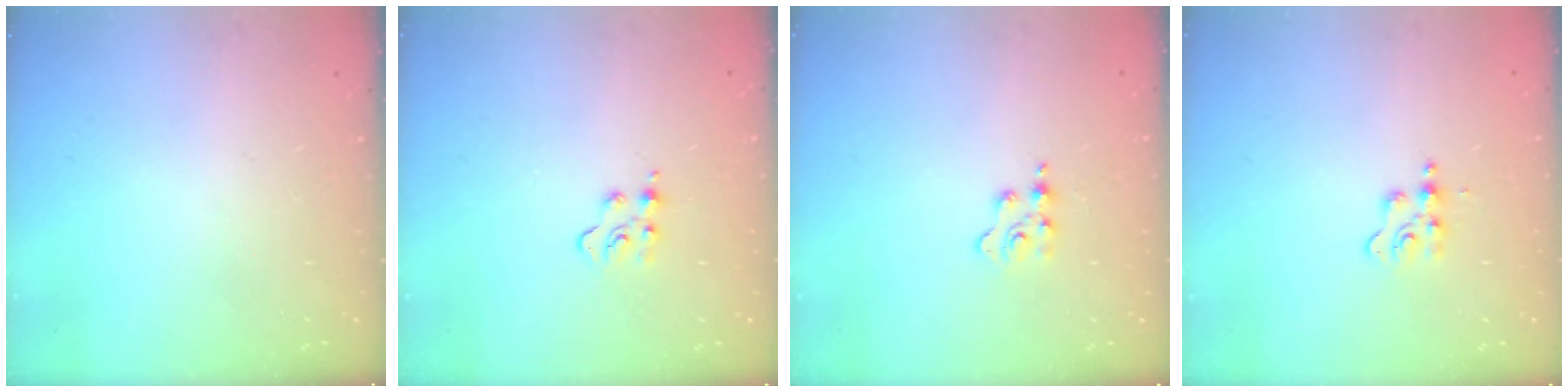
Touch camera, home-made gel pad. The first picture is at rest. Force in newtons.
{"total": 6.7, "press": 6.7, "slide": 0.5}
{"total": 2.1, "press": 2.1, "slide": 0.3}
{"total": 4.3, "press": 4.3, "slide": 0.5}